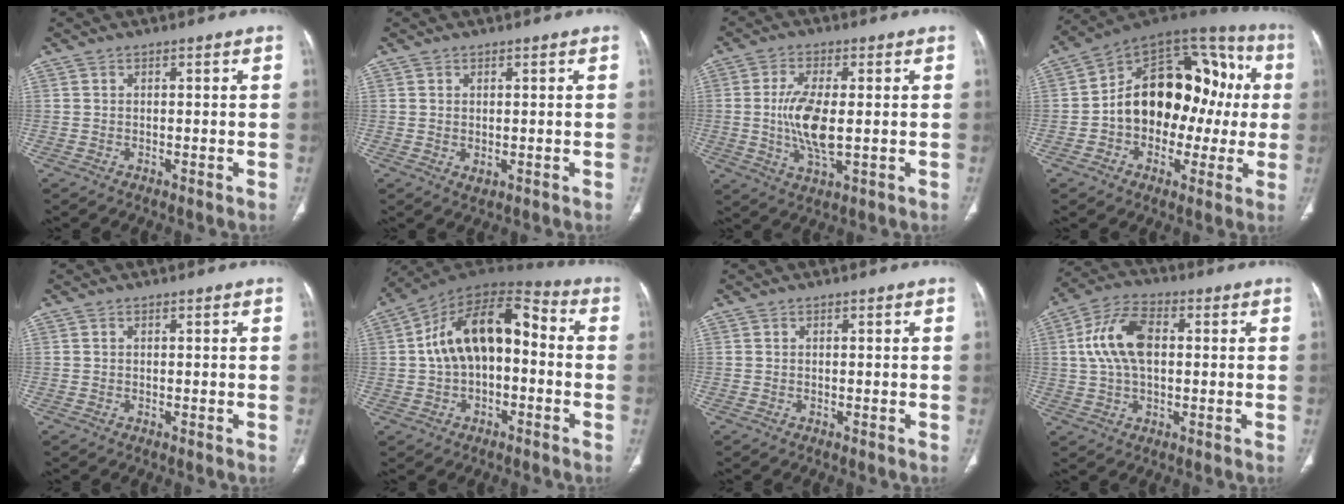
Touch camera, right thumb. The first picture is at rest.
{"total": 1.2, "force": [0.0, 0.8, 0.9], "torque": [-0.016, -0.006, 0.006]}
{"total": 9.6, "force": [-0.3, 3.7, 8.9], "torque": [-0.186, -0.011, -0.002]}
{"total": 23.0, "force": [0.1, 15.5, 17.0], "torque": [-0.209, 0.058, 0.000]}
{"total": 0.0}
{"total": 16.3, "force": [0.2, 9.4, 13.3], "torque": [-0.200, 0.051, -0.009]}
{"total": 0.0}
{"total": 11.4, "force": [1.5, 6.6, 9.2], "torque": [-0.182, 0.020, 0.026]}